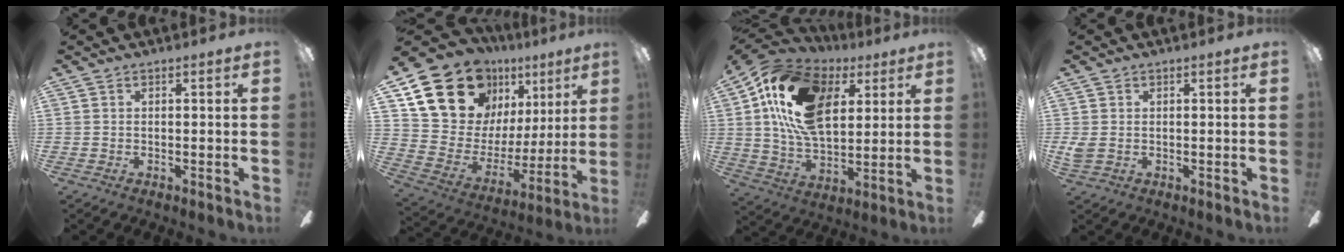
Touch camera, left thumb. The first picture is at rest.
{"total": 21.2, "force": [14.2, 13.1, 8.9], "torque": [-0.170, -0.076, 0.275]}
{"total": 22.2, "force": [7.9, 13.6, 15.6], "torque": [-0.318, -0.010, 0.132]}
{"total": 2.2, "force": [0.2, 1.8, 1.4], "torque": [-0.025, 0.004, 0.004]}